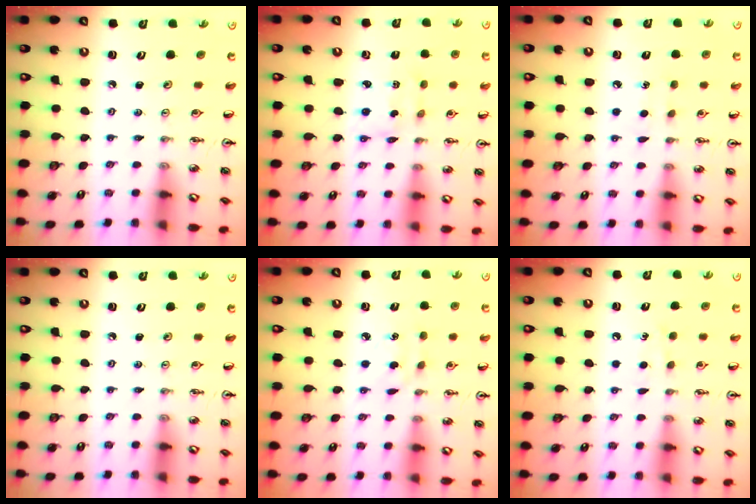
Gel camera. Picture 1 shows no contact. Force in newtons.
{"total": 2.2, "press": 2.1, "slide": 0.7}
{"total": 5.3, "press": 5.2, "slide": 0.6}
{"total": 0.0}
{"total": 4.6, "press": 4.6, "slide": 0.5}
{"total": 6.7, "press": 6.7, "slide": 0.8}